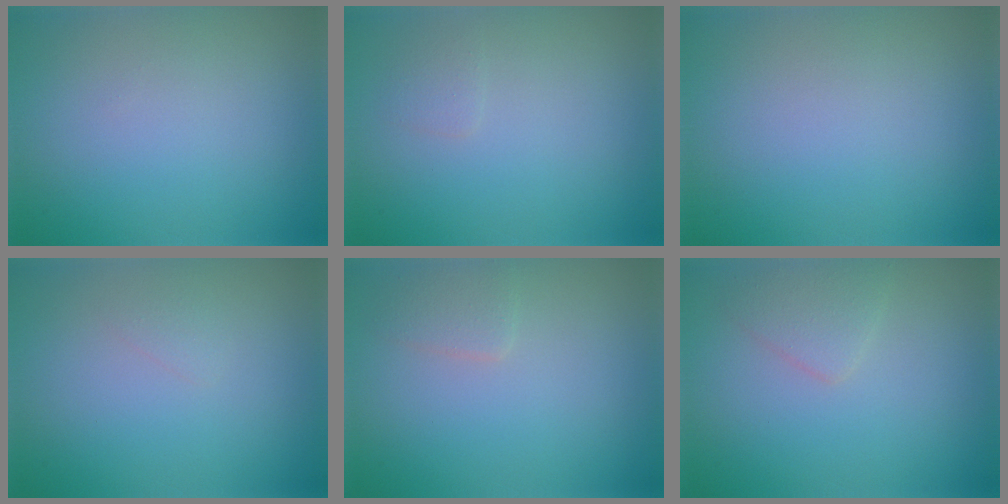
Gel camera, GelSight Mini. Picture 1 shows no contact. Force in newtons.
{"total": 0.8, "press": 0.8, "slide": 0.1}
{"total": 0.0}
{"total": 0.6, "press": 0.6, "slide": 0.0}
{"total": 1.5, "press": 1.5, "slide": 0.1}
{"total": 1.9, "press": 1.9, "slide": 0.1}